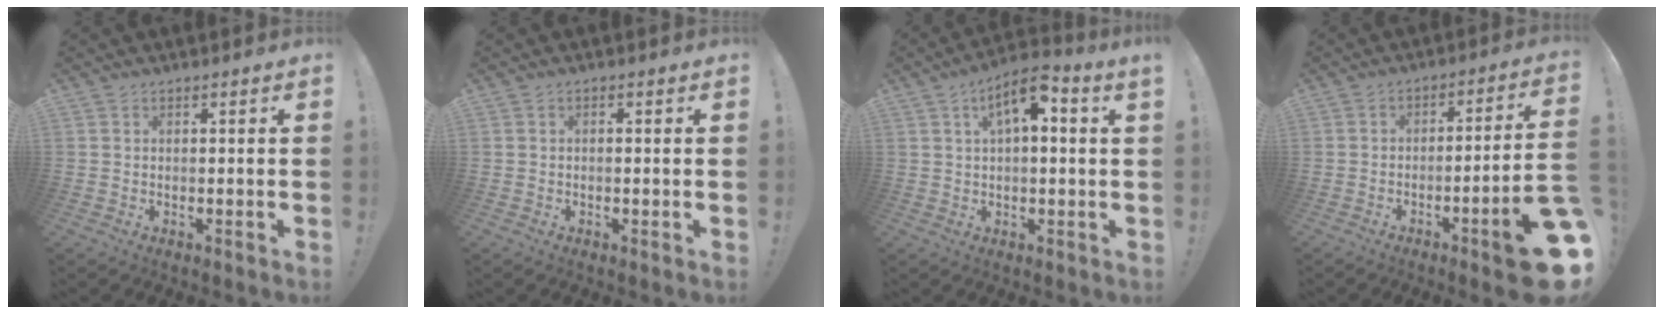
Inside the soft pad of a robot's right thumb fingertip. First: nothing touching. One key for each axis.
{"total": 0.6, "fx": -0.4, "fy": 0.1, "fz": 0.4, "tx": -0.012, "ty": 0.003, "tz": -0.007}
{"total": 7.6, "fx": 2.6, "fy": 2.1, "fz": 6.8, "tx": -0.108, "ty": -0.005, "tz": 0.040}
{"total": 14.1, "fx": -6.5, "fy": 1.9, "fz": 12.4, "tx": -0.157, "ty": 0.029, "tz": -0.093}